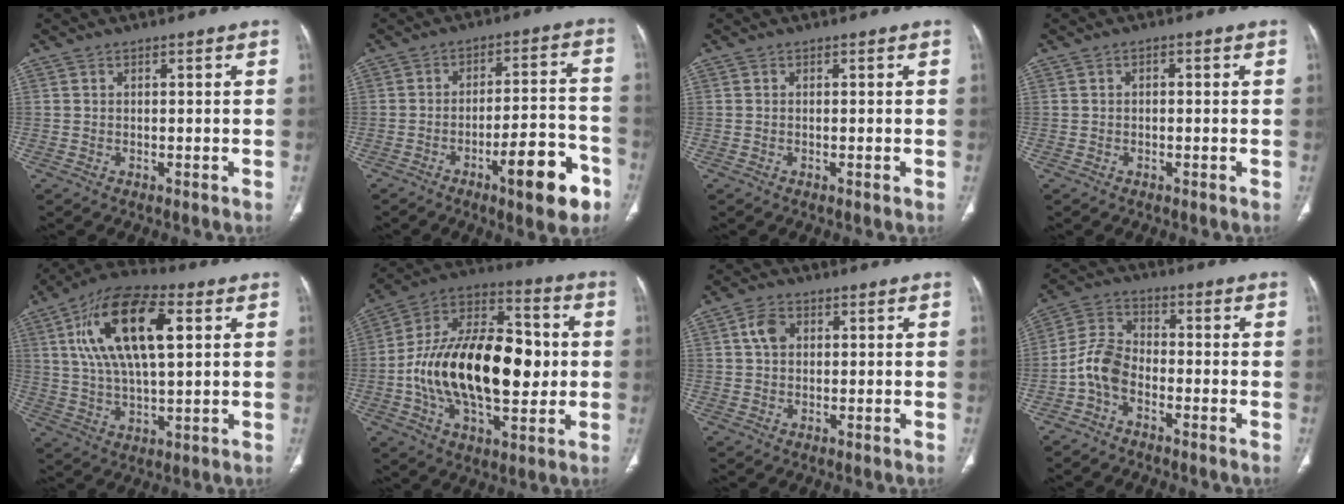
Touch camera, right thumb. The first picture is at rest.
{"total": 13.1, "force": [-6.9, 3.4, 10.6], "torque": [-0.134, 0.044, -0.095]}
{"total": 0.0}
{"total": 0.8, "force": [-0.1, 0.6, 0.5], "torque": [-0.006, 0.005, -0.005]}
{"total": 19.2, "force": [5.7, 8.2, 16.4], "torque": [-0.295, 0.008, 0.096]}
{"total": 27.3, "force": [-1.0, 14.7, 23.0], "torque": [-0.381, 0.024, -0.011]}
{"total": 3.8, "force": [1.2, 2.7, 2.4], "torque": [-0.043, 0.003, 0.021]}
{"total": 6.6, "force": [-2.9, 4.0, 4.4], "torque": [-0.088, 0.029, -0.070]}